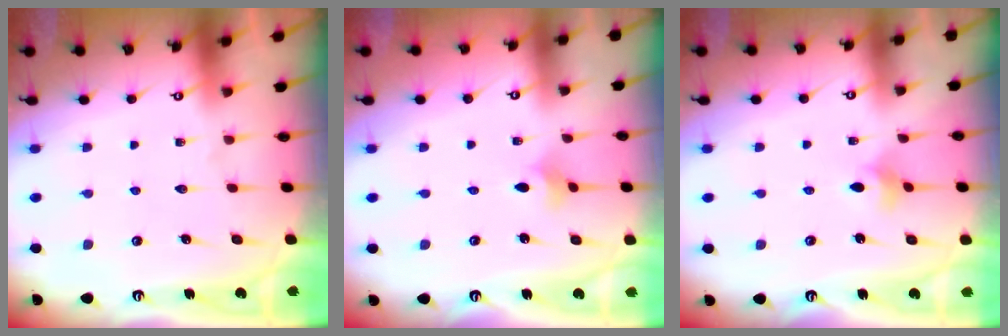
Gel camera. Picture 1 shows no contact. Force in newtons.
{"total": 2.0, "press": 2.0, "slide": 0.4}
{"total": 4.0, "press": 4.0, "slide": 0.6}